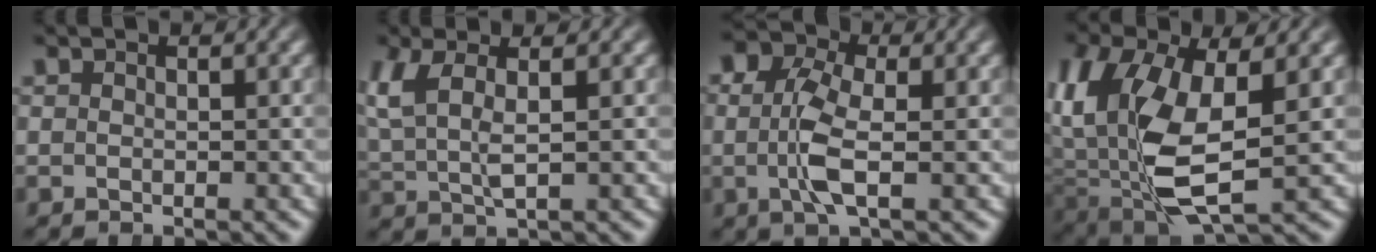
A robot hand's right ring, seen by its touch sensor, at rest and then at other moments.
{"total": 4.5, "force": [1.2, 2.5, 3.5], "torque": [-0.091, -0.010, 0.030]}
{"total": 4.2, "force": [-0.1, 2.4, 3.4], "torque": [-0.078, -0.019, -0.001]}
{"total": 10.7, "force": [0.9, 6.5, 8.4], "torque": [-0.196, -0.040, 0.039]}